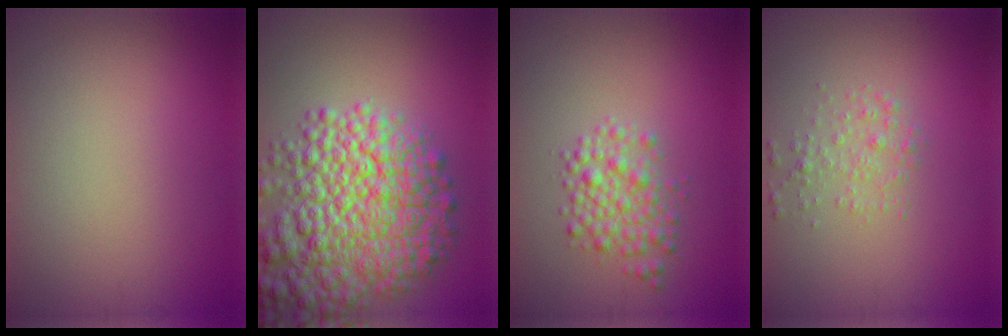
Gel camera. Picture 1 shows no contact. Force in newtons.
{"total": 10.7, "press": 10.7, "slide": 0.4}
{"total": 3.0, "press": 3.0, "slide": 0.1}
{"total": 1.7, "press": 1.7, "slide": 0.1}